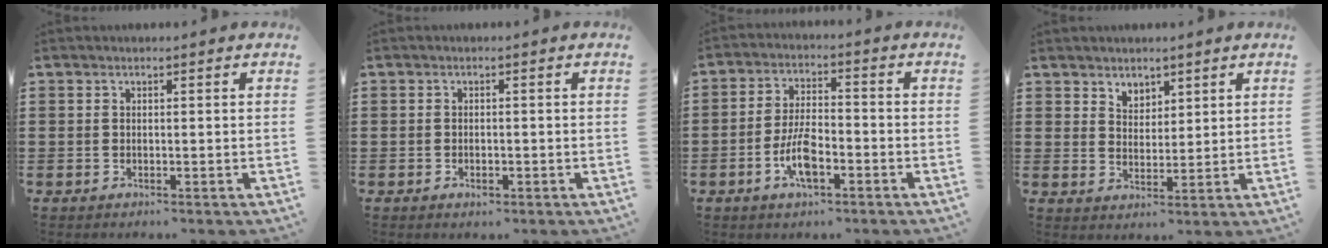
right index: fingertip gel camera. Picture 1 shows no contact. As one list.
[{"total": 0.9, "force": [-0.5, 0.5, 0.5], "torque": [-0.012, -0.003, -0.009]}, {"total": 6.7, "force": [-2.7, 2.8, 5.5], "torque": [-0.123, 0.001, -0.056]}, {"total": 3.4, "force": [2.7, 2.0, -0.1], "torque": [-0.011, 0.004, 0.052]}]